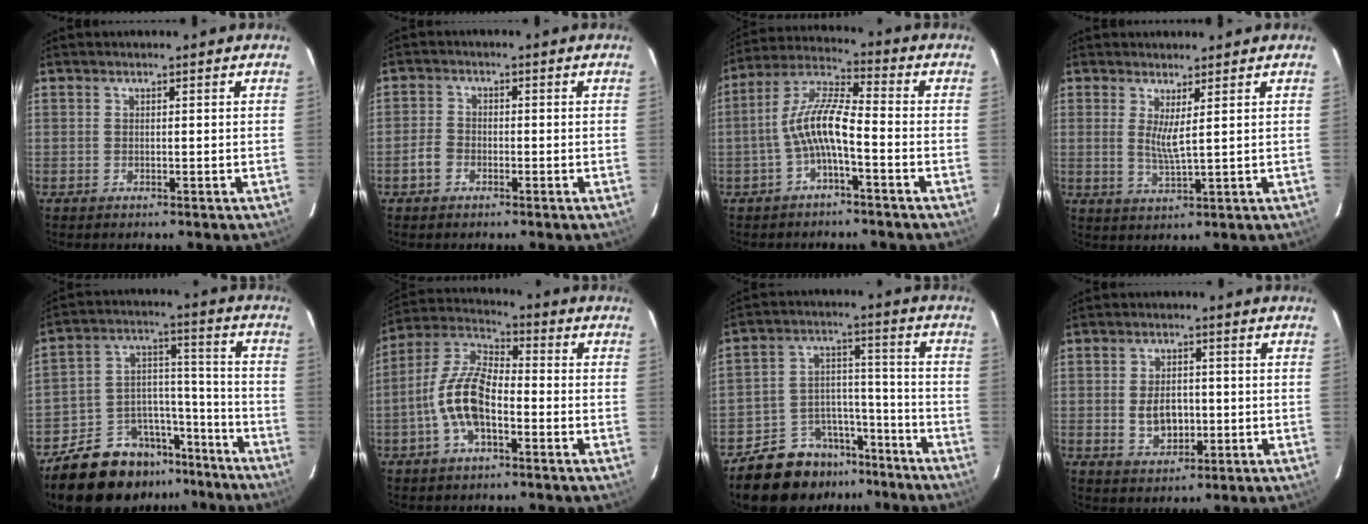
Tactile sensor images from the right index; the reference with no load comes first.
{"total": 3.2, "force": [-1.8, 2.4, 1.2], "torque": [-0.029, 0.007, -0.034]}
{"total": 8.8, "force": [-3.0, 1.8, 8.1], "torque": [-0.181, 0.017, -0.058]}
{"total": 3.5, "force": [1.4, -0.1, 3.3], "torque": [-0.062, -0.014, 0.022]}
{"total": 17.6, "force": [-13.8, 9.2, 5.8], "torque": [-0.121, 0.059, -0.202]}
{"total": 11.5, "force": [-3.5, 5.1, 9.7], "torque": [-0.209, 0.013, -0.070]}
{"total": 13.3, "force": [-10.4, 7.6, 3.2], "torque": [-0.069, 0.053, -0.149]}
{"total": 6.2, "force": [-0.7, 4.3, 4.5], "torque": [-0.084, -0.002, -0.003]}